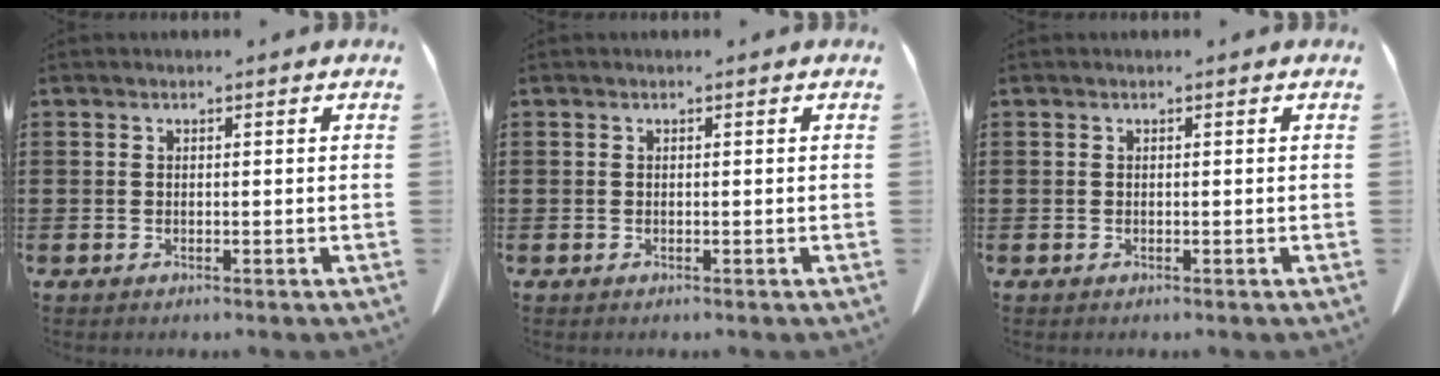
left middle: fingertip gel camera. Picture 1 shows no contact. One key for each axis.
{"total": 0.0}
{"total": 0.0}